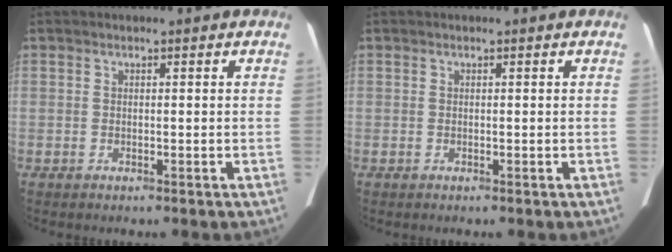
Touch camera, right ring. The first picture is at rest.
{"total": 0.0}